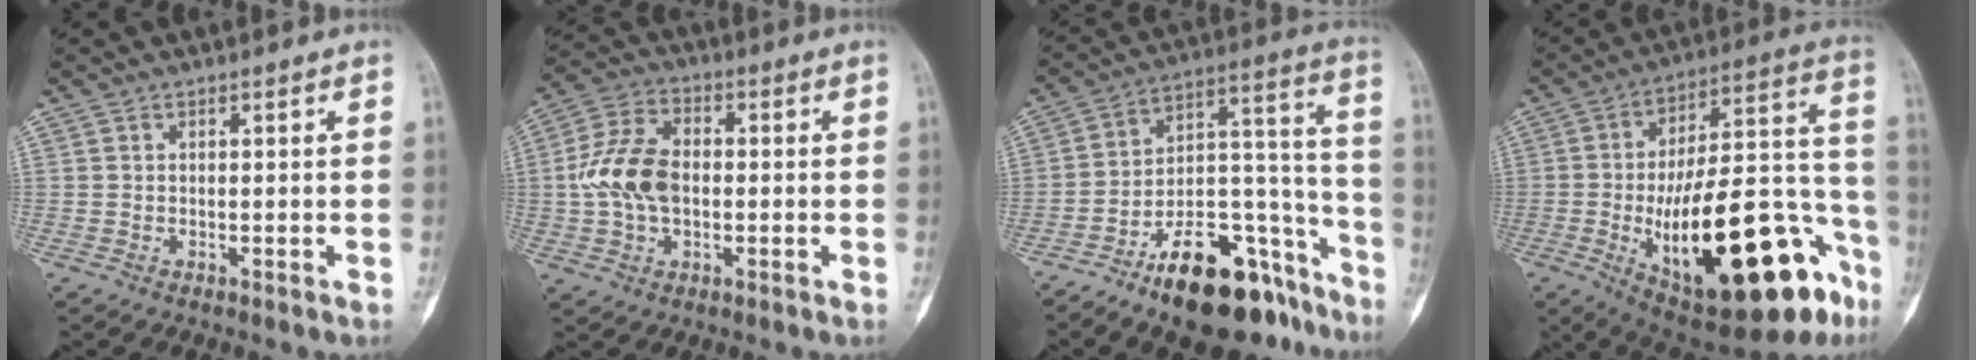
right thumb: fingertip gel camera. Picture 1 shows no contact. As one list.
[{"total": 11.4, "force": [-0.3, 7.5, 8.7], "torque": [-0.164, 0.022, -0.011]}, {"total": 22.3, "force": [-15.1, 9.5, 13.4], "torque": [-0.143, 0.120, -0.240]}, {"total": 32.6, "force": [-13.1, 11.7, 27.4], "torque": [-0.359, 0.059, -0.180]}]